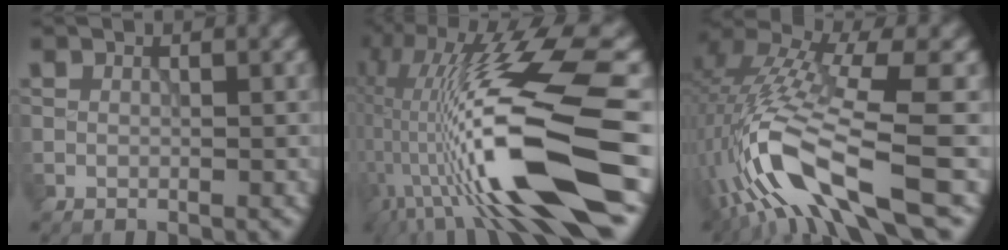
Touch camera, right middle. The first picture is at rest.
{"total": 17.3, "force": [-2.3, 3.3, 16.8], "torque": [-0.300, 0.008, -0.036]}
{"total": 12.6, "force": [-4.4, 3.3, 11.3], "torque": [-0.231, 0.005, -0.072]}